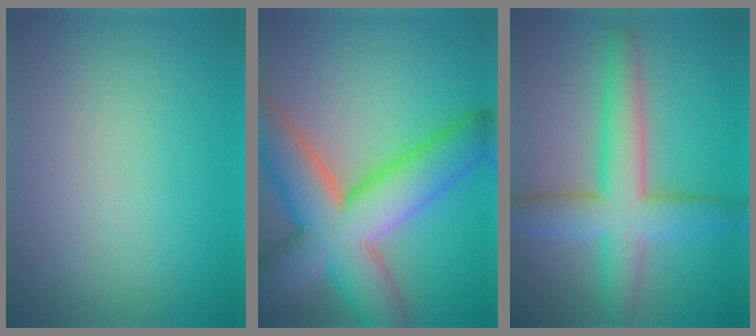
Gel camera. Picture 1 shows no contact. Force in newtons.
{"total": 11.6, "press": 11.6, "slide": 0.8}
{"total": 6.6, "press": 6.6, "slide": 0.3}